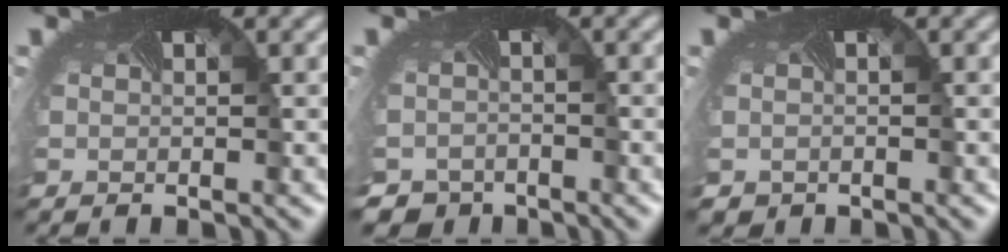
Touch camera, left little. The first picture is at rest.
{"total": 4.1, "force": [-3.4, 2.2, 0.3], "torque": [-0.006, -0.021, -0.047]}
{"total": 0.9, "force": [-0.4, 0.7, -0.1], "torque": [0.005, -0.007, -0.006]}